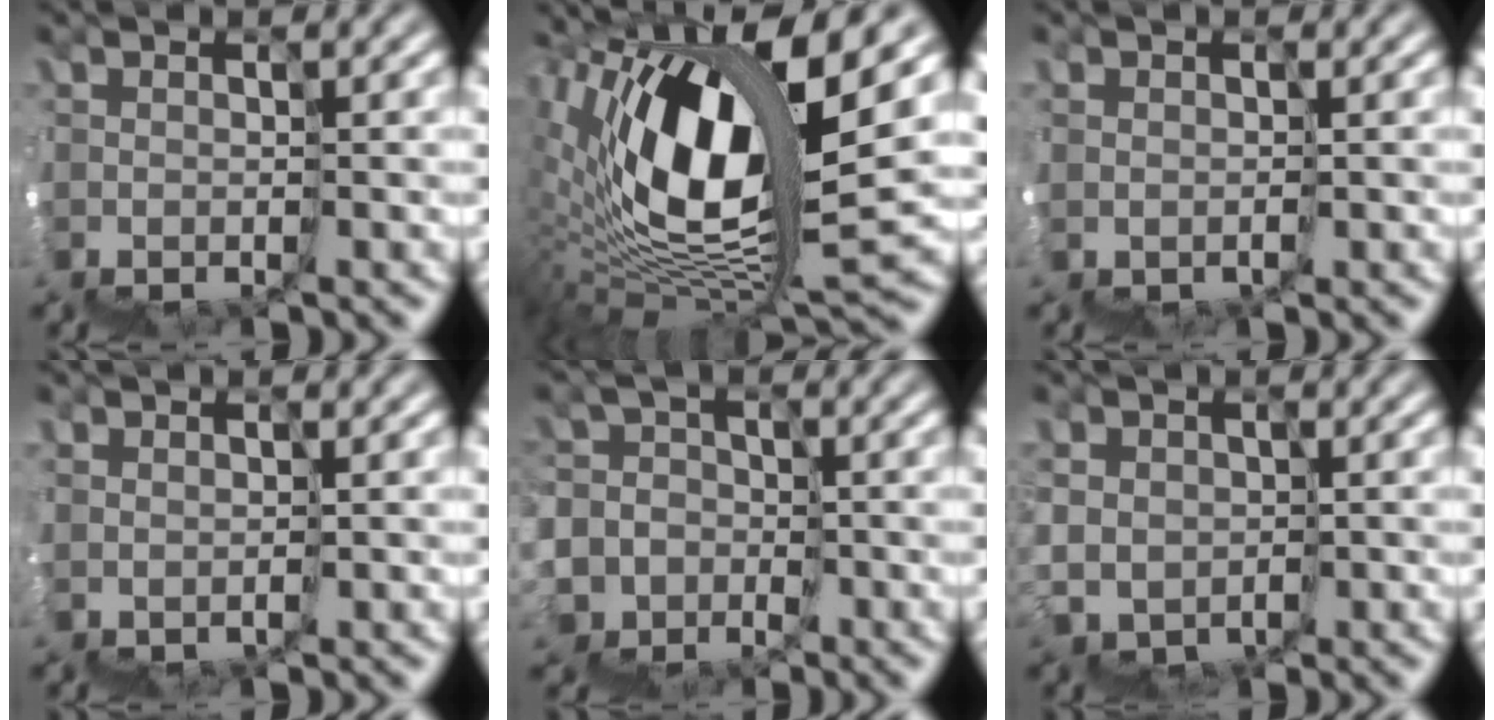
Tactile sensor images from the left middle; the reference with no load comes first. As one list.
[{"total": 11.3, "force": [5.4, 2.3, 9.6], "torque": [-0.179, 0.019, 0.100]}, {"total": 1.8, "force": [-0.6, 1.6, 0.6], "torque": [-0.009, -0.008, -0.006]}, {"total": 1.6, "force": [-0.3, 1.5, 0.3], "torque": [-0.006, -0.006, 0.000]}, {"total": 4.9, "force": [-2.2, 3.4, -2.8], "torque": [0.059, 0.011, -0.059]}, {"total": 2.8, "force": [0.7, 2.3, -1.5], "torque": [0.038, 0.013, -0.007]}]